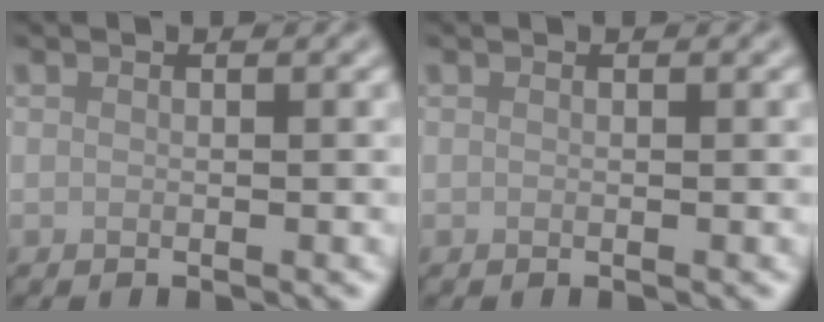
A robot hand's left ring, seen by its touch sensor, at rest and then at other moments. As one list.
[{"total": 0.0}]